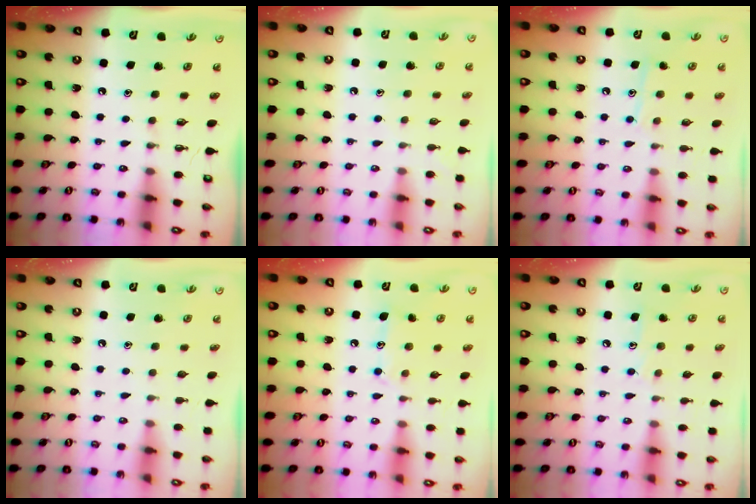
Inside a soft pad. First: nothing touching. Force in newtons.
{"total": 2.9, "press": 2.9, "slide": 0.4}
{"total": 8.0, "press": 8.0, "slide": 0.6}
{"total": 0.0}
{"total": 9.6, "press": 9.6, "slide": 0.5}
{"total": 8.1, "press": 8.0, "slide": 0.5}